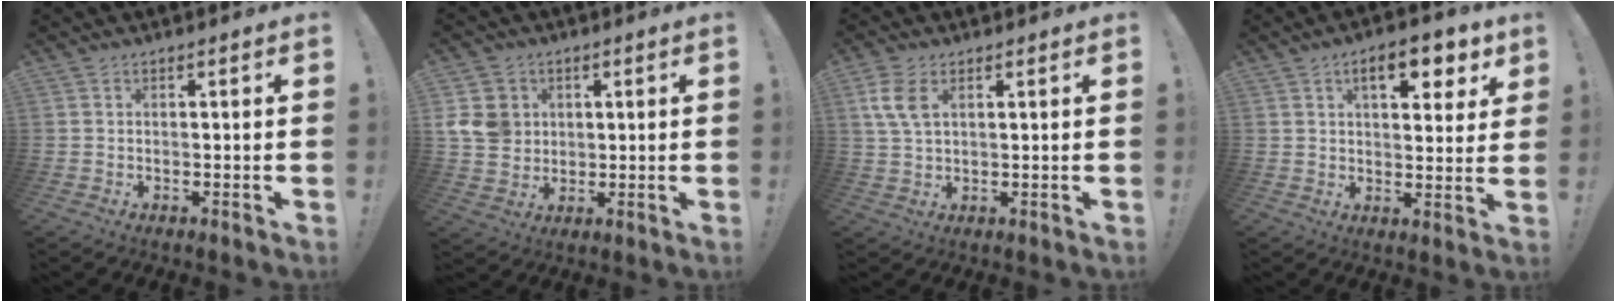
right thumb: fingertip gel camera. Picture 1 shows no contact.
{"total": 9.8, "force": [2.5, 8.7, 3.6], "torque": [-0.076, -0.013, 0.051]}
{"total": 7.1, "force": [2.8, 3.9, 5.2], "torque": [-0.106, -0.004, 0.053]}
{"total": 10.1, "force": [5.1, 4.0, 7.6], "torque": [-0.099, -0.017, 0.083]}